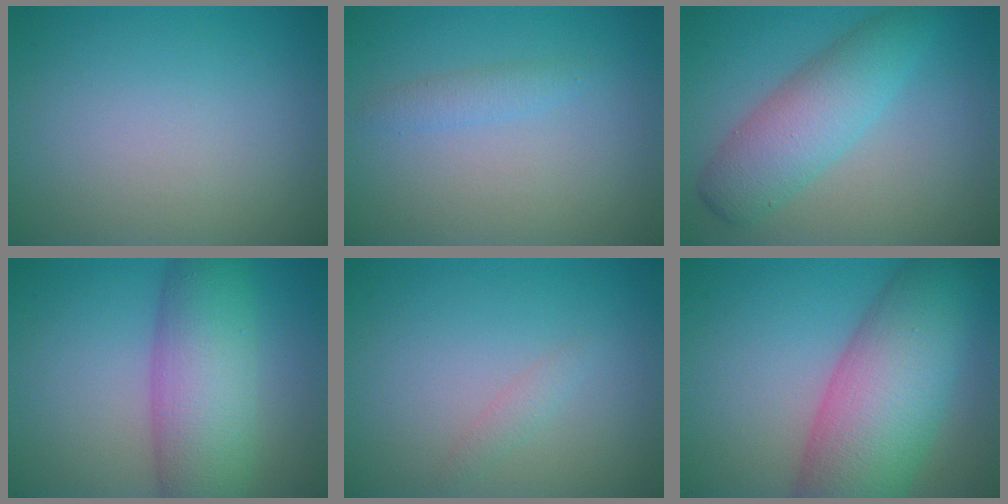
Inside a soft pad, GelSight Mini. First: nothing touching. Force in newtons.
{"total": 1.3, "press": 1.3, "slide": 0.1}
{"total": 5.4, "press": 5.4, "slide": 0.1}
{"total": 8.2, "press": 8.2, "slide": 0.1}
{"total": 0.9, "press": 0.9, "slide": 0.0}
{"total": 11.9, "press": 11.9, "slide": 0.4}